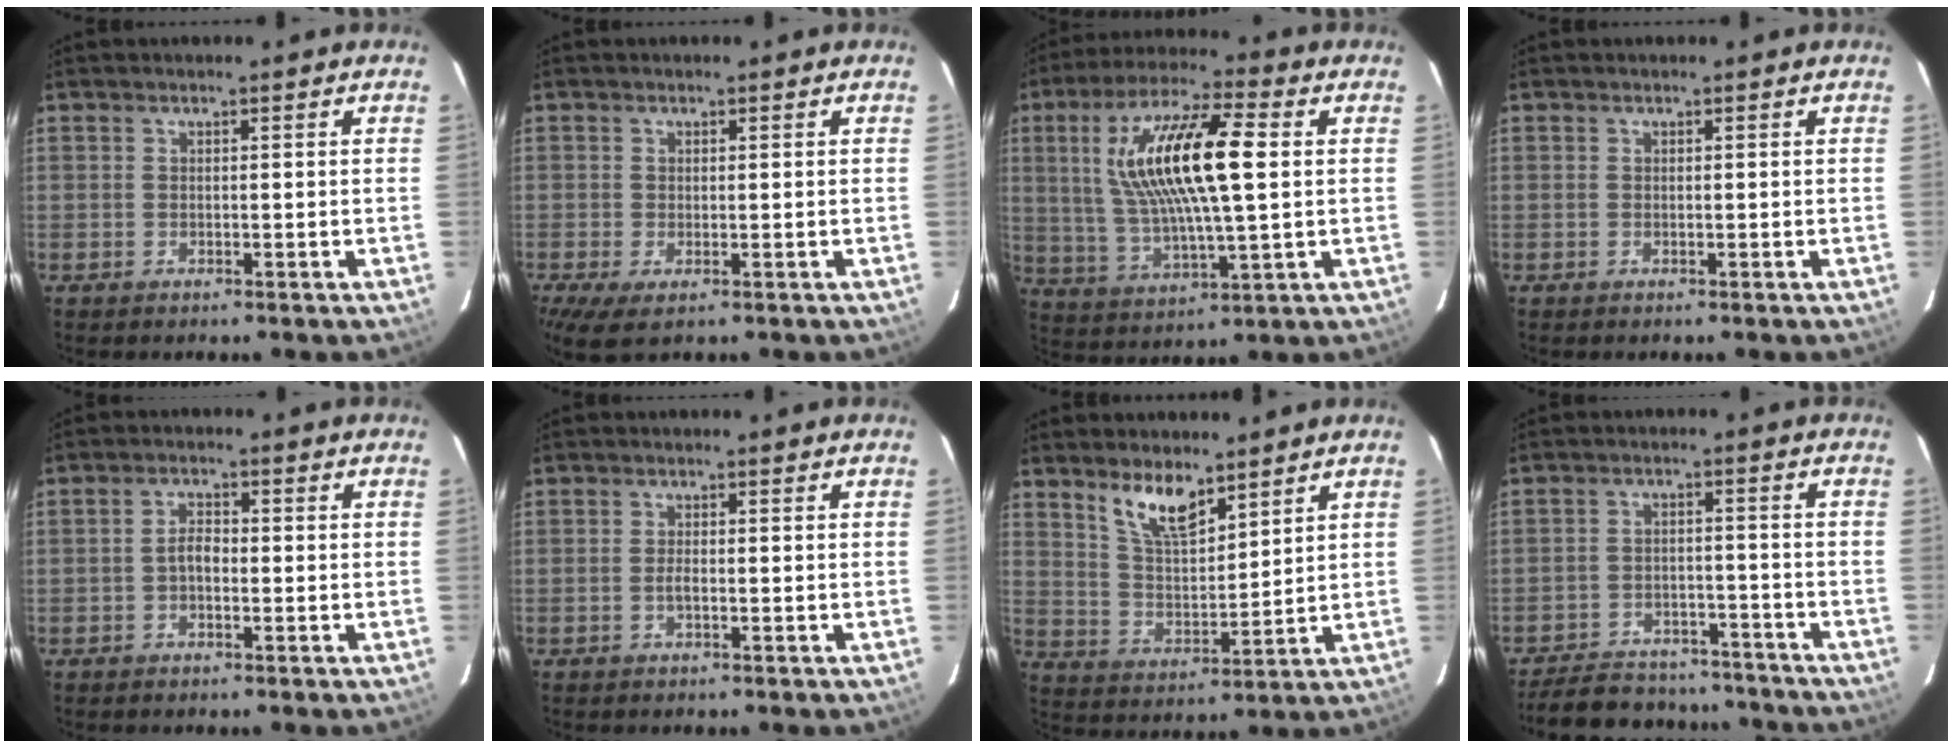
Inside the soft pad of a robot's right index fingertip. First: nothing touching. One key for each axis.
{"total": 3.7, "fx": -0.9, "fy": 1.6, "fz": 3.3, "tx": -0.064, "ty": -0.014, "tz": -0.014}
{"total": 18.6, "fx": 3.8, "fy": 4.6, "fz": 17.7, "tx": -0.338, "ty": 0.012, "tz": 0.075}
{"total": 0.0}
{"total": 2.5, "fx": -0.6, "fy": 1.4, "fz": 1.9, "tx": -0.038, "ty": 0.008, "tz": -0.012}
{"total": 1.1, "fx": -0.4, "fy": 0.3, "fz": 0.9, "tx": -0.020, "ty": -0.002, "tz": -0.008}
{"total": 9.0, "fx": 6.4, "fy": 3.1, "fz": 5.6, "tx": -0.100, "ty": 0.000, "tz": 0.129}
{"total": 19.1, "fx": -16.4, "fy": 7.3, "fz": 6.5, "tx": -0.153, "ty": 0.026, "tz": -0.214}